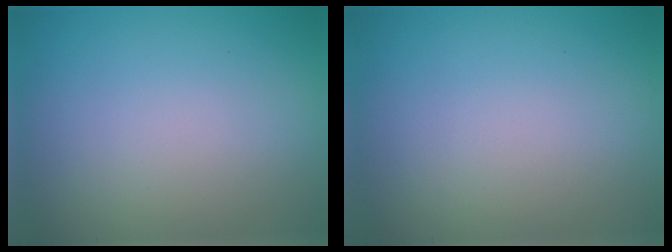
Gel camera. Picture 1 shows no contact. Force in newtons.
{"total": 0.0}